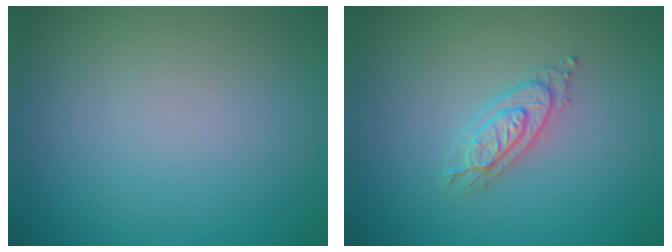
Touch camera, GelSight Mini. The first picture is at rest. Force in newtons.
{"total": 2.2, "press": 2.2, "slide": 0.3}